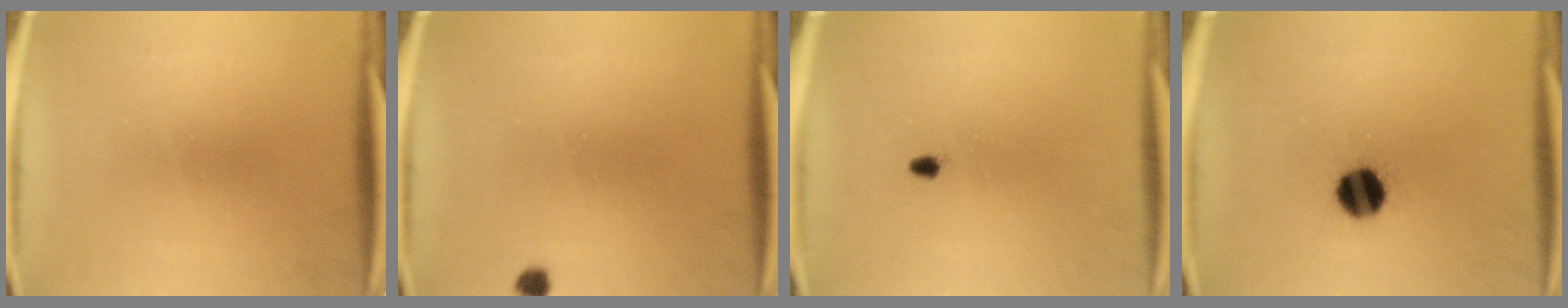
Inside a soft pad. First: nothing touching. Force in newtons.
{"total": 1.4}
{"total": 0.9}
{"total": 9.0}